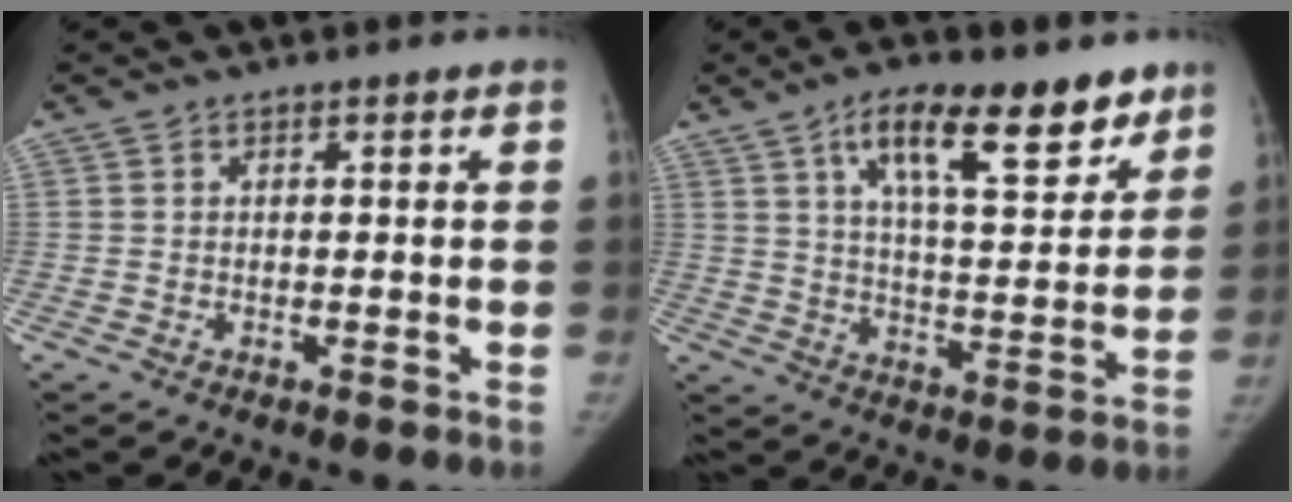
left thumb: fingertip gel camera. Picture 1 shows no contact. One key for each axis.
{"total": 16.8, "fx": 10.2, "fy": 6.1, "fz": 11.9, "tx": -0.141, "ty": -0.046, "tz": 0.163}